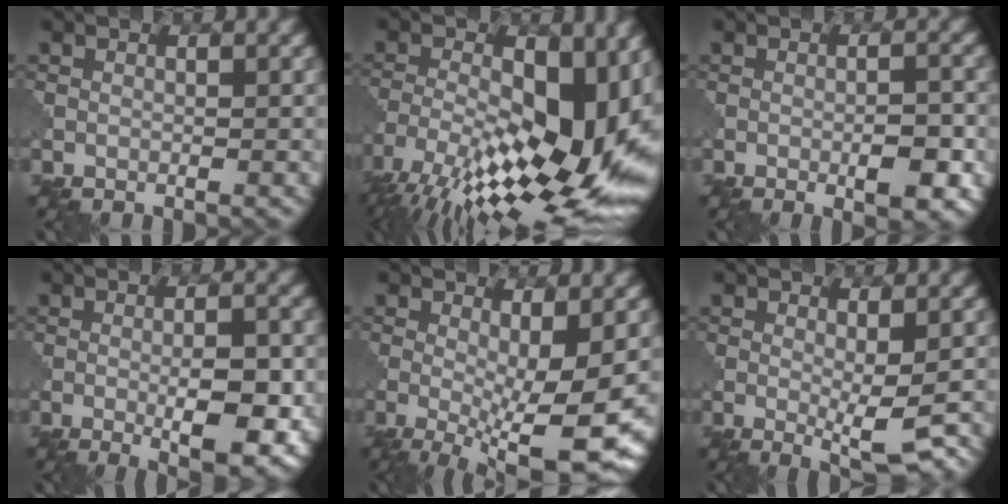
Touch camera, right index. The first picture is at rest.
{"total": 17.9, "force": [-6.1, 7.2, 15.3], "torque": [-0.252, 0.006, -0.109]}
{"total": 3.6, "force": [-1.2, 0.9, 3.3], "torque": [-0.052, 0.000, -0.017]}
{"total": 6.4, "force": [-1.4, 1.7, 6.1], "torque": [-0.092, -0.007, -0.017]}
{"total": 9.5, "force": [-1.8, 2.3, 9.0], "torque": [-0.153, -0.021, -0.020]}
{"total": 3.9, "force": [-0.5, 0.8, 3.8], "torque": [-0.063, -0.014, -0.006]}